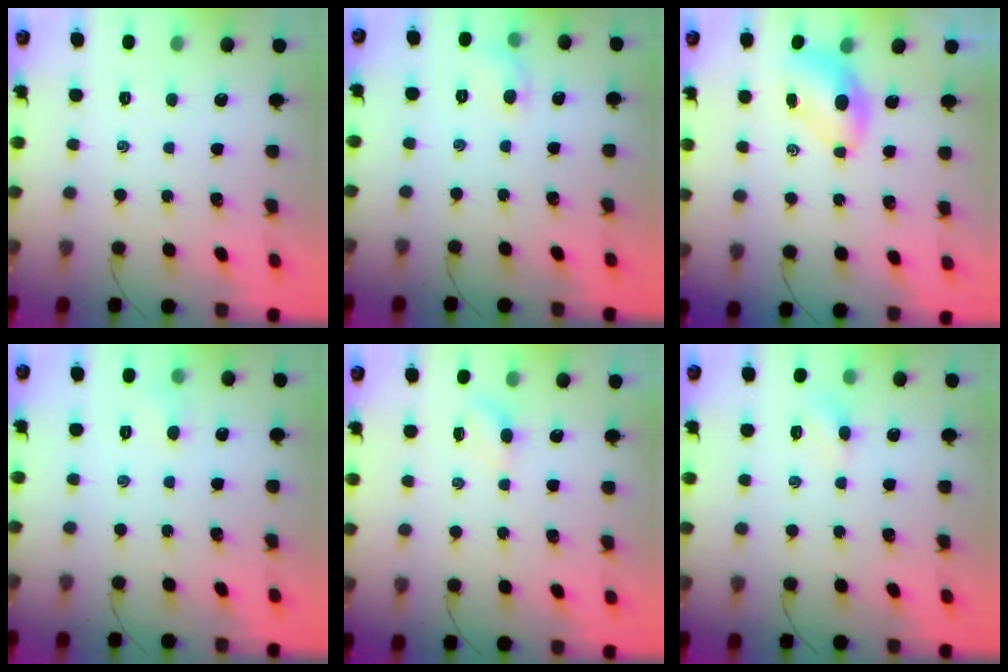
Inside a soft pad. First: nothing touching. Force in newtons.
{"total": 5.0, "press": 4.8, "slide": 1.6}
{"total": 6.0, "press": 5.9, "slide": 0.7}
{"total": 3.9, "press": 3.7, "slide": 1.3}
{"total": 3.0, "press": 2.8, "slide": 0.9}
{"total": 4.1, "press": 3.9, "slide": 1.1}